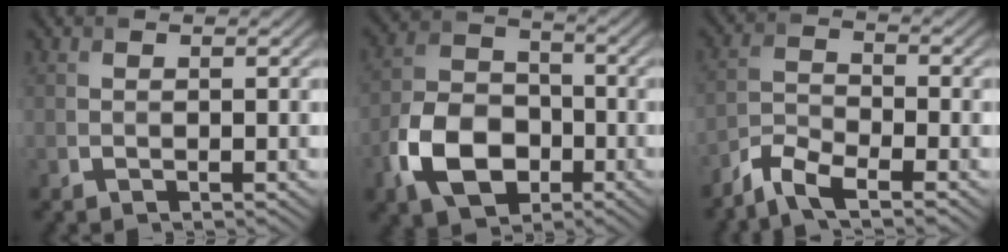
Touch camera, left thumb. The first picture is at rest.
{"total": 10.1, "force": [-4.1, 6.9, 6.0], "torque": [-0.134, -0.008, -0.092]}
{"total": 5.3, "force": [-4.2, 1.2, 3.0], "torque": [-0.071, -0.007, -0.094]}